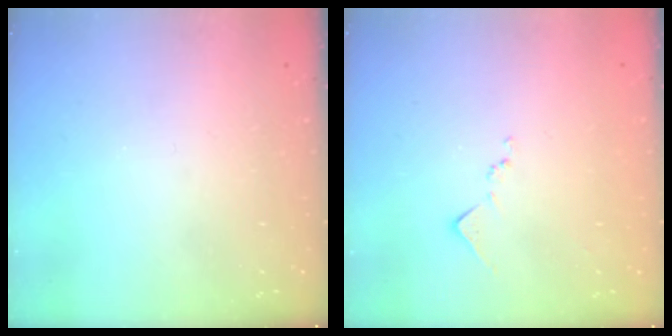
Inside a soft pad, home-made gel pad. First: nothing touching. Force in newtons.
{"total": 7.7, "press": 7.7, "slide": 0.6}